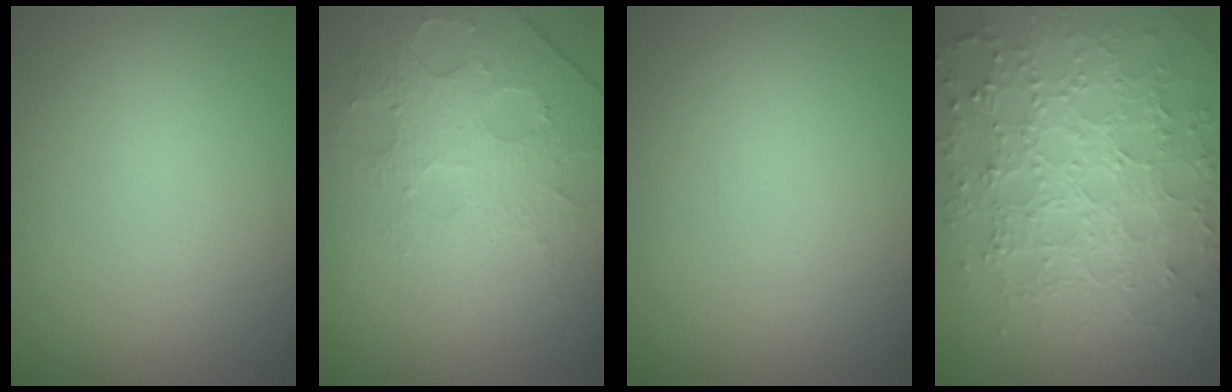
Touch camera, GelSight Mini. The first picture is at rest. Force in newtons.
{"total": 3.8, "press": 3.6, "slide": 1.1}
{"total": 0.0}
{"total": 7.6, "press": 5.6, "slide": 5.2}